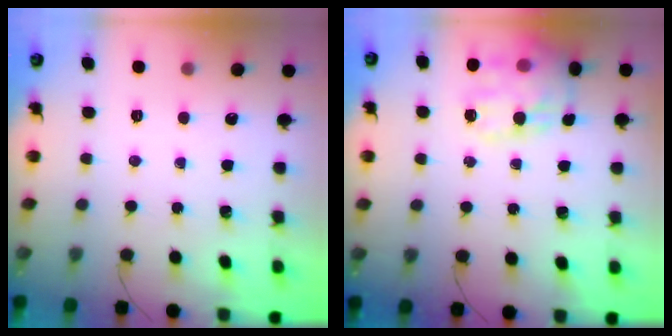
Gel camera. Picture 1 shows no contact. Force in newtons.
{"total": 15.0, "press": 14.9, "slide": 1.8}